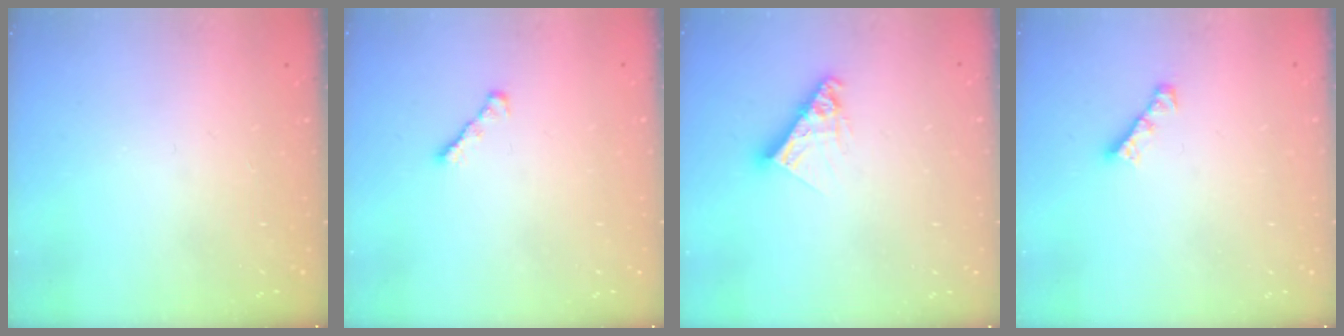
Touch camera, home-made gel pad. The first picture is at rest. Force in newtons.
{"total": 2.5, "press": 2.4, "slide": 0.6}
{"total": 9.0, "press": 9.0, "slide": 0.9}
{"total": 3.0, "press": 3.0, "slide": 0.3}